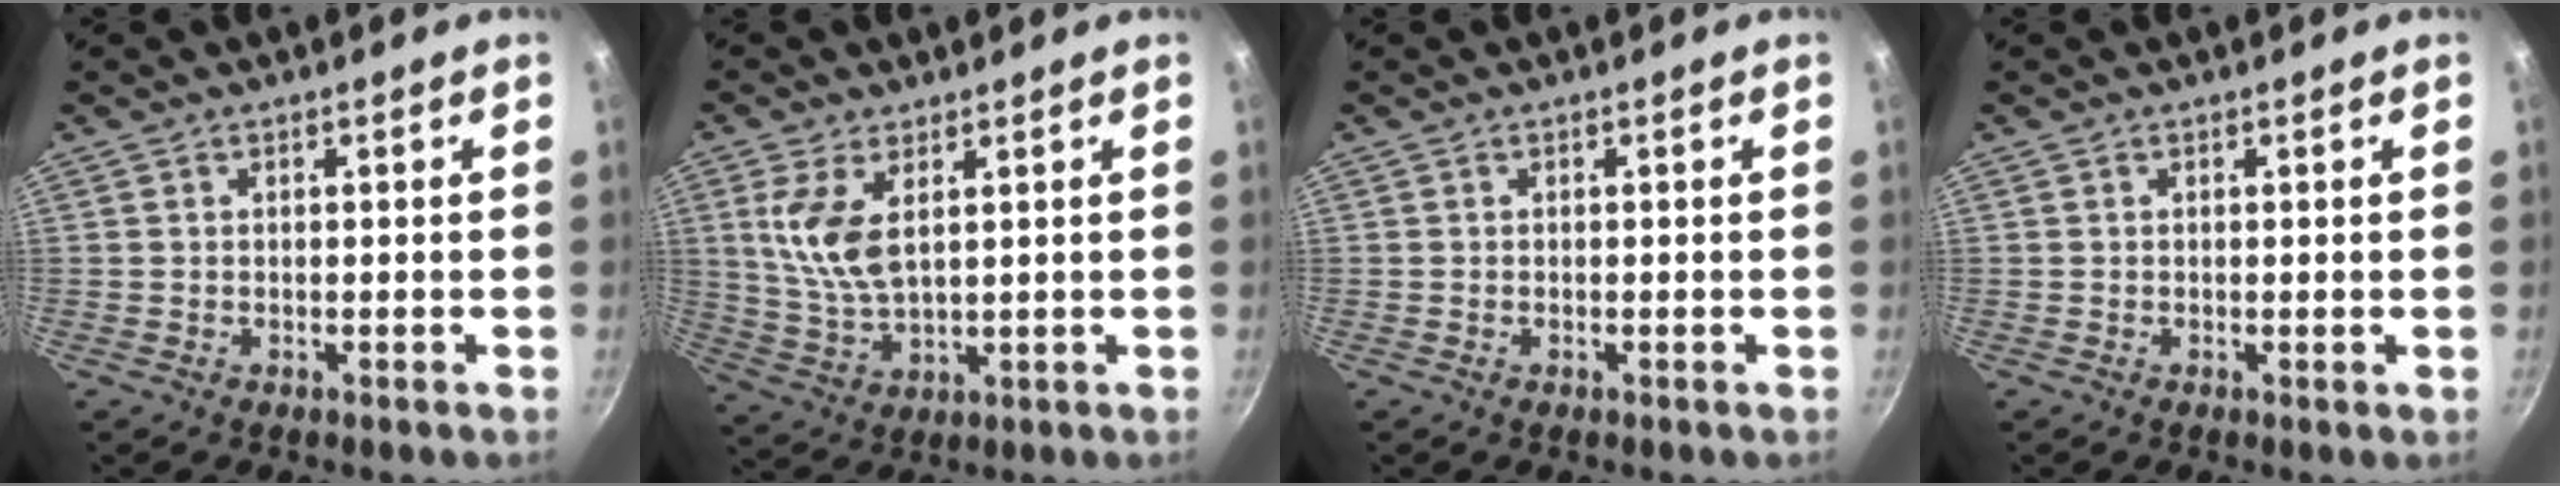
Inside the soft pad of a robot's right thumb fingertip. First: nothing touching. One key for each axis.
{"total": 8.6, "fx": 2.8, "fy": 4.2, "fz": 7.0, "tx": -0.140, "ty": -0.022, "tz": 0.063}
{"total": 0.0}
{"total": 0.0}